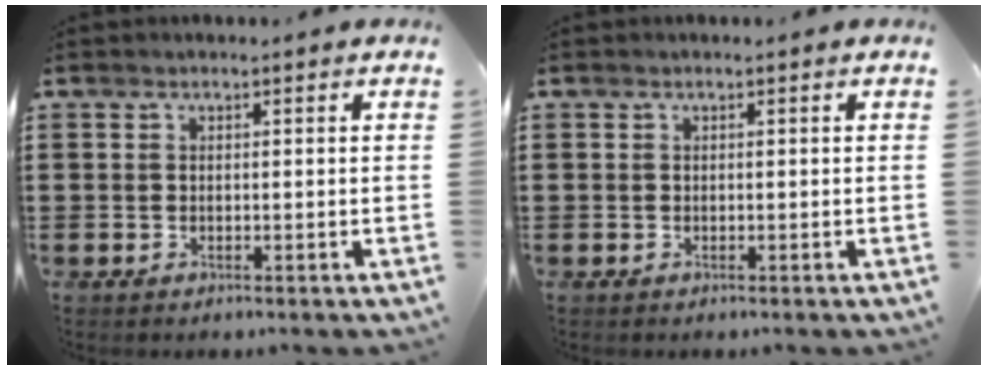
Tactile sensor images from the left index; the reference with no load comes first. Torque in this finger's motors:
{"motor_torque": [0.03, -0.02, 0.00, 0.00]}